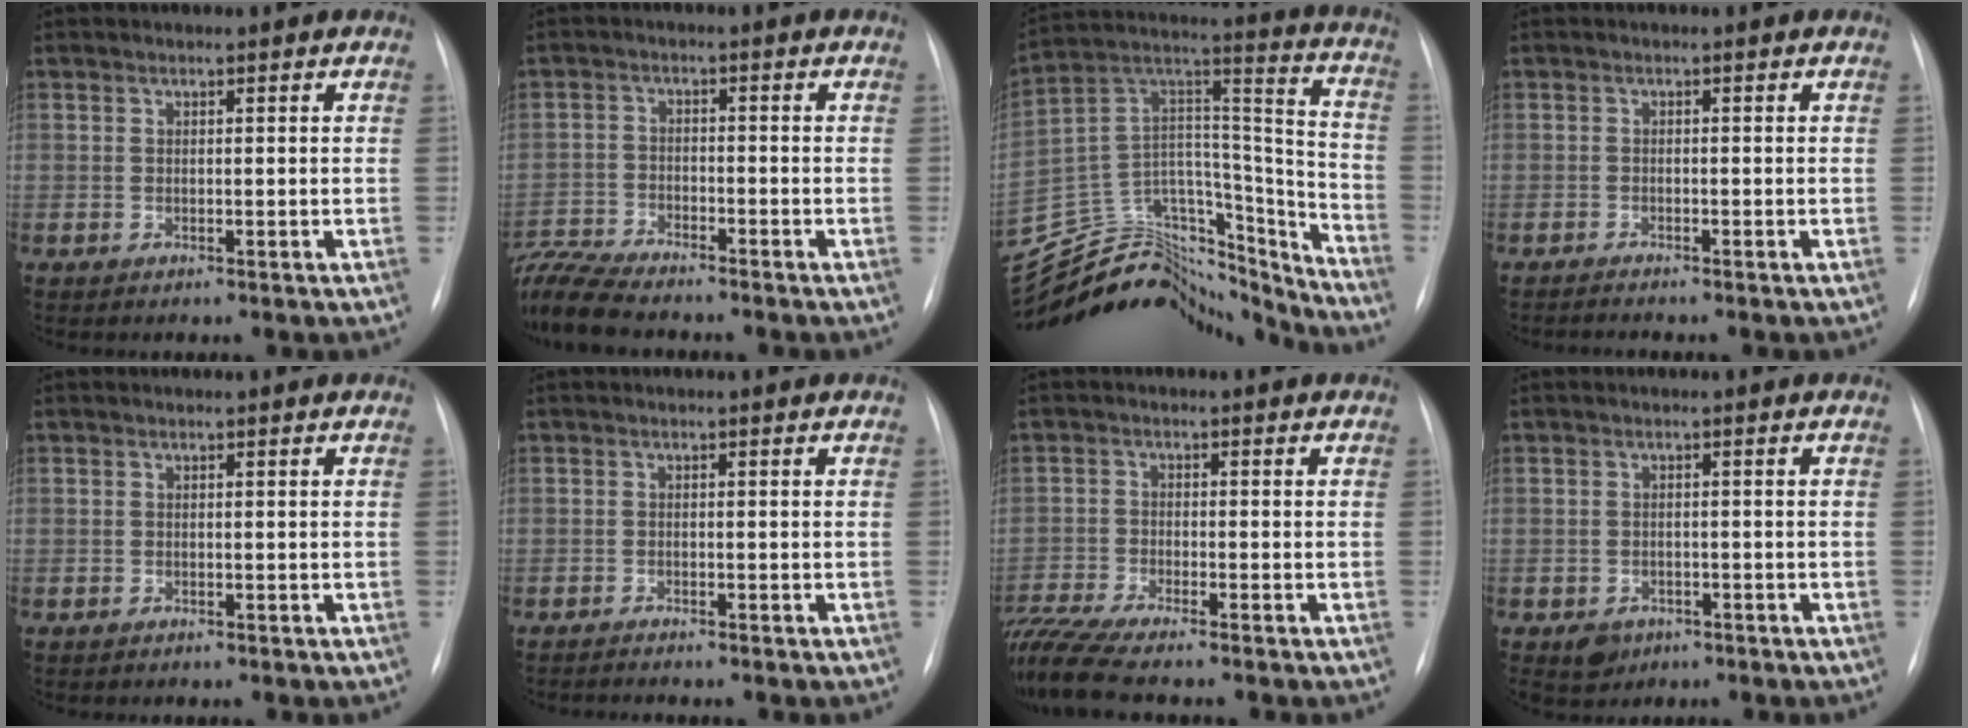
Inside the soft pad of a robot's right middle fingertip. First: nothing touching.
{"total": 10.5, "force": [-9.6, 1.4, 4.0], "torque": [-0.087, -0.010, -0.170]}
{"total": 27.7, "force": [-25.6, 8.3, 6.5], "torque": [-0.145, 0.060, -0.396]}
{"total": 1.5, "force": [-1.4, -0.3, 0.3], "torque": [-0.006, -0.003, -0.021]}
{"total": 0.0}
{"total": 1.2, "force": [-1.2, -0.2, 0.3], "torque": [-0.006, -0.003, -0.015]}
{"total": 8.3, "force": [-7.4, -0.7, 3.7], "torque": [-0.071, -0.019, -0.130]}
{"total": 2.8, "force": [-1.6, 2.2, 0.9], "torque": [-0.012, 0.004, -0.016]}